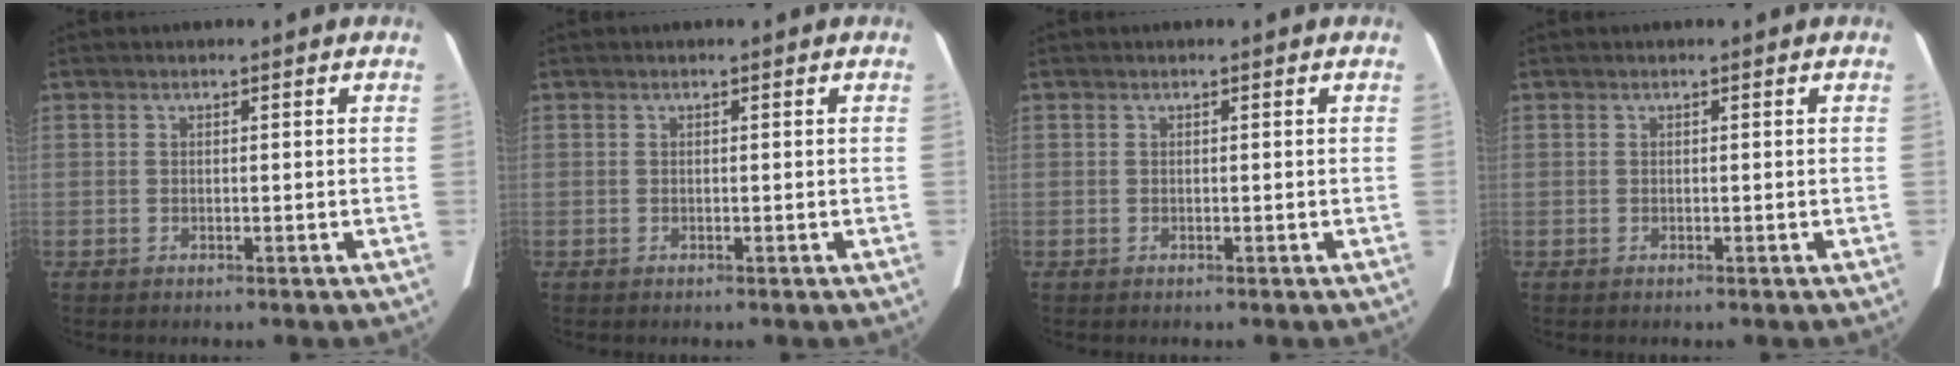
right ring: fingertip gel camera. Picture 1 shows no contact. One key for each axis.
{"total": 0.0}
{"total": 0.0}
{"total": 0.0}